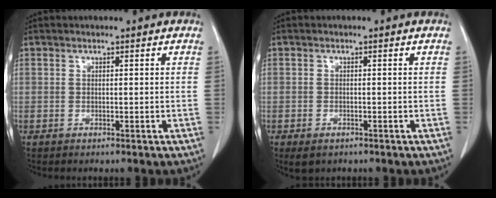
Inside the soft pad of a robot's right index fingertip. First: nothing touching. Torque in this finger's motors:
{"motor_torque": [0.17, -0.13, 0.06, 0.01]}